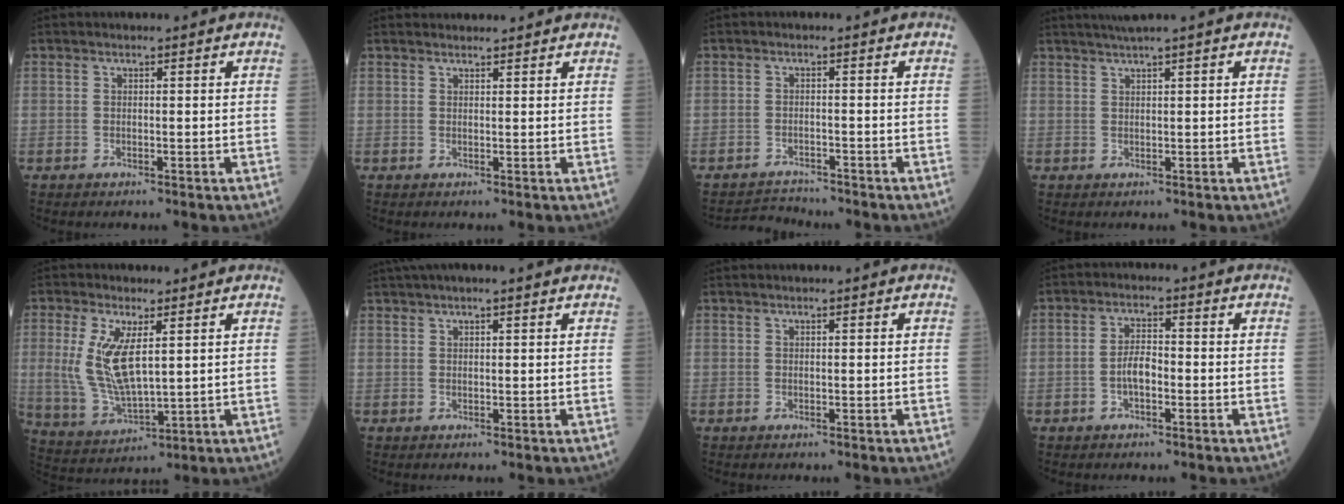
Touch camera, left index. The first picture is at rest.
{"total": 3.3, "force": [3.2, 0.4, 0.6], "torque": [-0.007, 0.021, 0.041]}
{"total": 3.3, "force": [-3.1, 0.0, -1.2], "torque": [0.022, -0.012, -0.050]}
{"total": 2.2, "force": [1.6, -0.8, 1.3], "torque": [-0.029, 0.004, 0.037]}
{"total": 9.3, "force": [2.1, 3.0, 8.5], "torque": [-0.194, -0.004, 0.058]}
{"total": 4.8, "force": [4.0, -0.2, 2.7], "torque": [-0.038, 0.034, 0.058]}
{"total": 0.0}
{"total": 3.5, "force": [-1.2, 1.2, 3.1], "torque": [-0.059, 0.009, -0.017]}